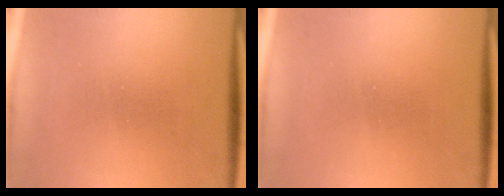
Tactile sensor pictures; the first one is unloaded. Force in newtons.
{"total": 0.0}